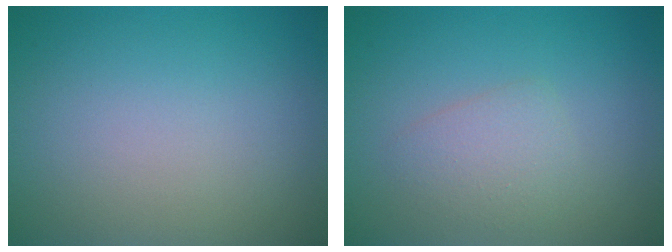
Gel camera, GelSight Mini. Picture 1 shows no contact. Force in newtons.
{"total": 2.1, "press": 2.1, "slide": 0.1}